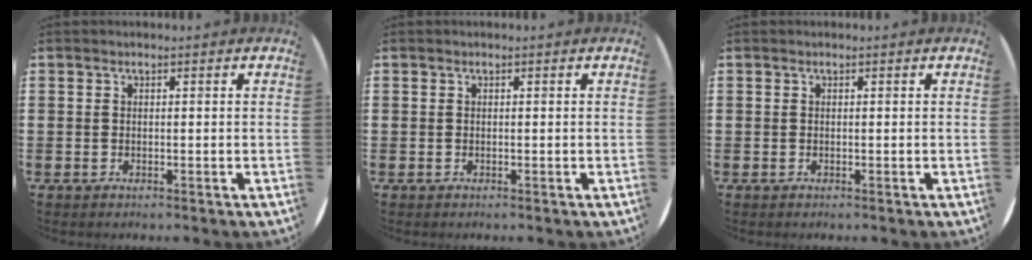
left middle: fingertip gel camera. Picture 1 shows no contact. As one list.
[{"total": 0.0}, {"total": 0.0}]